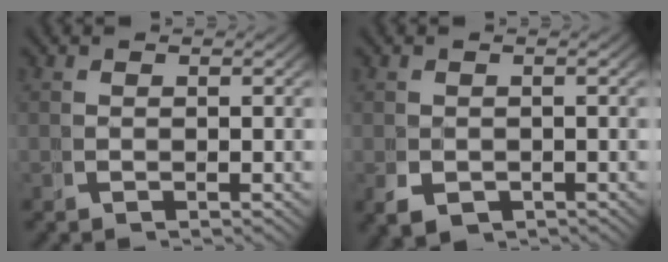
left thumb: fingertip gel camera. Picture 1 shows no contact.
{"total": 2.8, "force": [-0.9, 2.2, 1.5], "torque": [-0.034, -0.018, -0.006]}